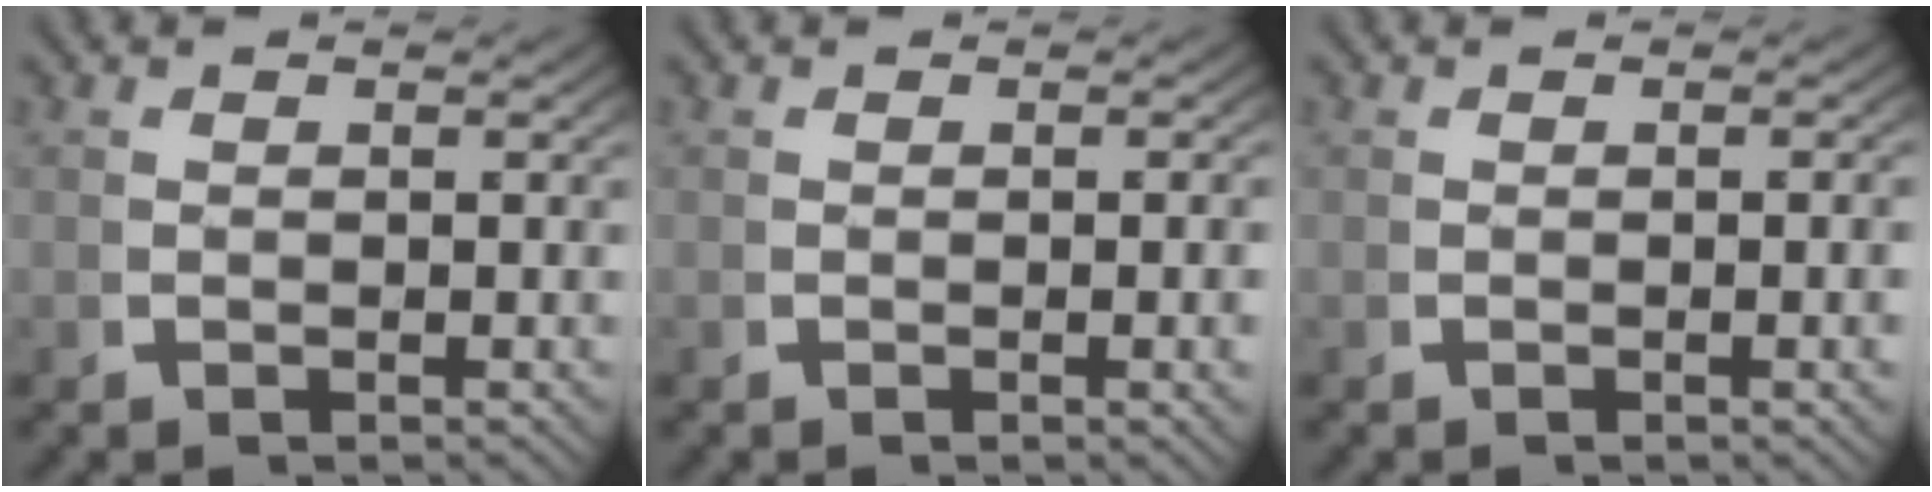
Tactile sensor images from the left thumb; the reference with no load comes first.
{"total": 1.3, "force": [-0.2, 0.1, 1.3], "torque": [-0.019, -0.001, -0.003]}
{"total": 1.3, "force": [-0.2, 0.2, 1.2], "torque": [-0.017, 0.001, -0.005]}